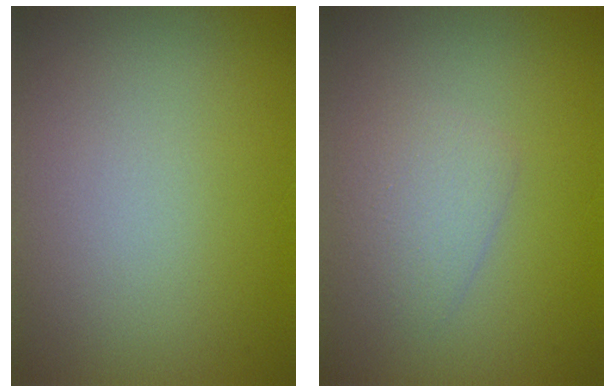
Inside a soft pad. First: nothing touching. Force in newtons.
{"total": 2.1, "press": 2.1, "slide": 0.1}